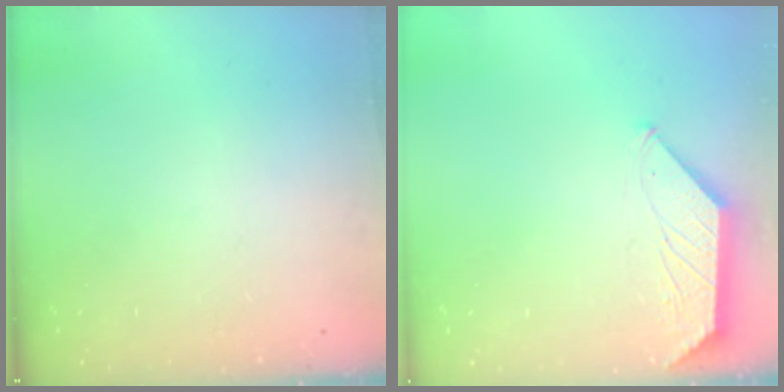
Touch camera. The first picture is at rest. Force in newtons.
{"total": 1.1, "press": 1.0, "slide": 0.4}